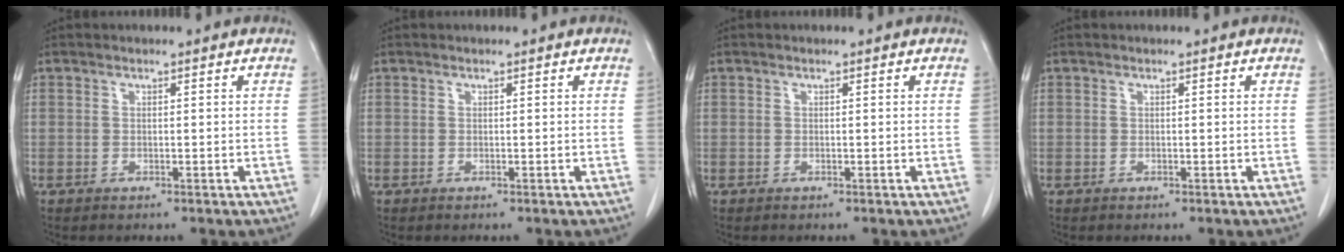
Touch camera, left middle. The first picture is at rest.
{"total": 0.0}
{"total": 0.0}
{"total": 0.0}